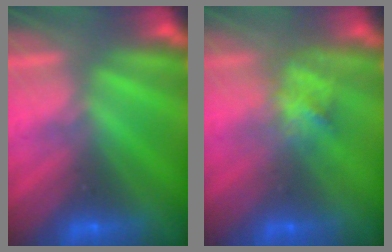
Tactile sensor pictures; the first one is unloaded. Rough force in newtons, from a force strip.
{"total": 2.8}